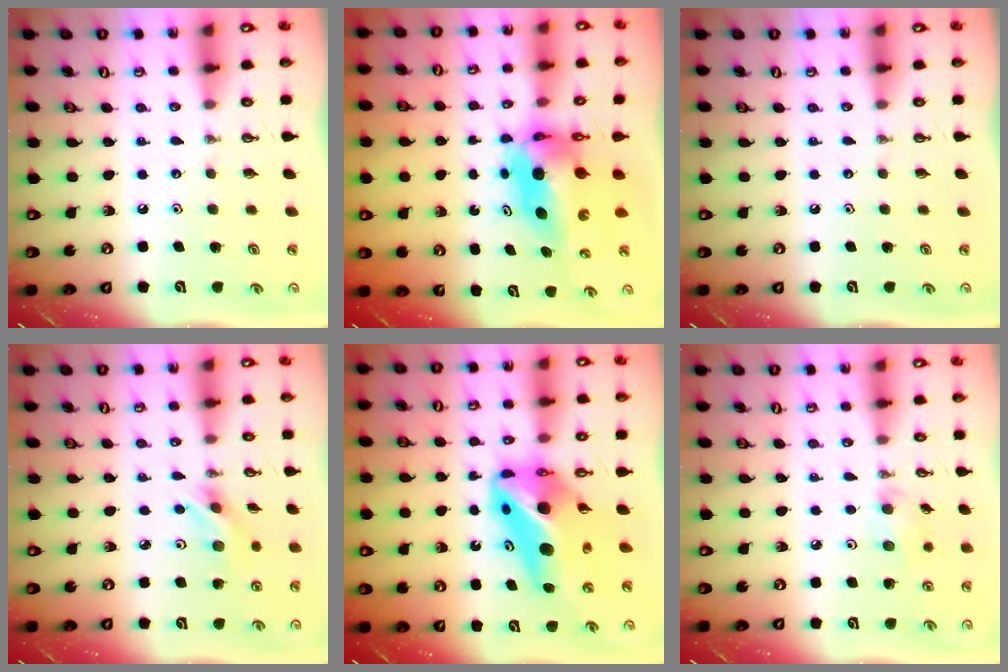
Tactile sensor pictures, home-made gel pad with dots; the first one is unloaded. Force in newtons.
{"total": 7.2, "press": 7.2, "slide": 0.4}
{"total": 0.0}
{"total": 4.6, "press": 4.5, "slide": 0.3}
{"total": 15.8, "press": 15.7, "slide": 1.1}
{"total": 6.9, "press": 5.4, "slide": 4.3}